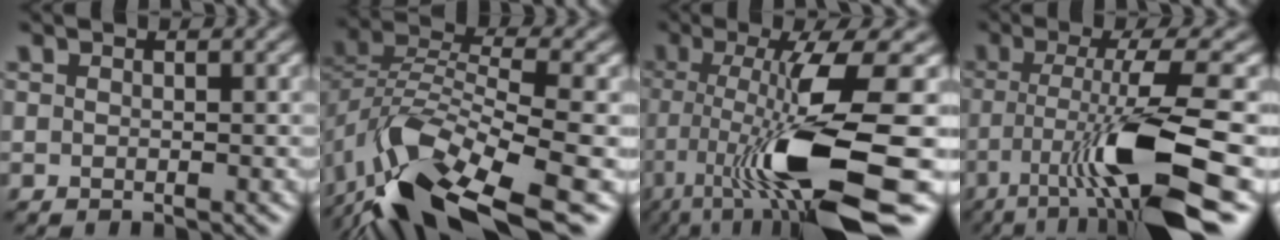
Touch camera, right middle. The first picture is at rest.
{"total": 12.2, "force": [-8.0, 4.3, 8.2], "torque": [-0.156, -0.003, -0.142]}
{"total": 13.0, "force": [-4.1, 3.0, 12.0], "torque": [-0.196, -0.021, -0.065]}
{"total": 10.4, "force": [-4.1, 2.0, 9.3], "torque": [-0.151, 0.001, -0.073]}